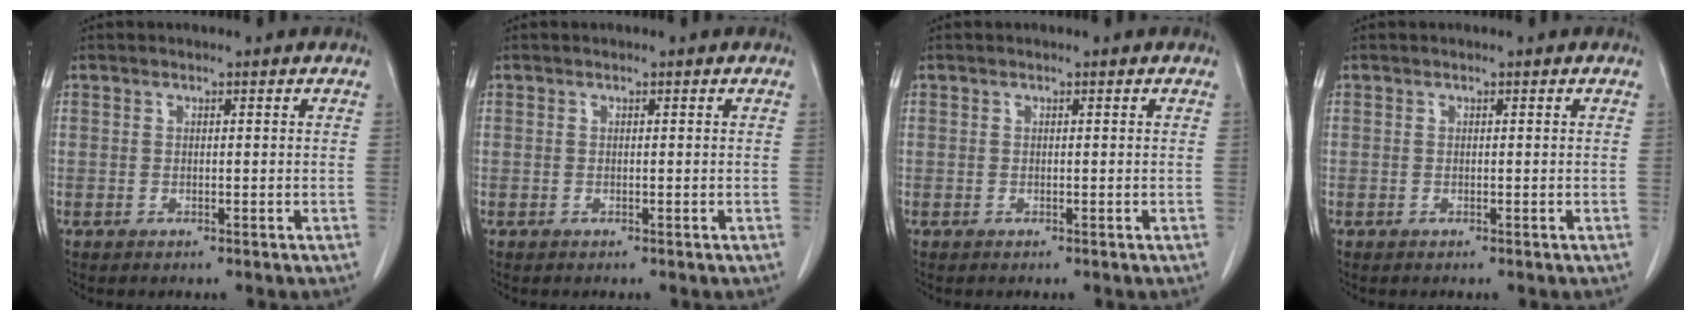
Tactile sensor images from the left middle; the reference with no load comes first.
{"total": 0.0}
{"total": 0.0}
{"total": 0.0}